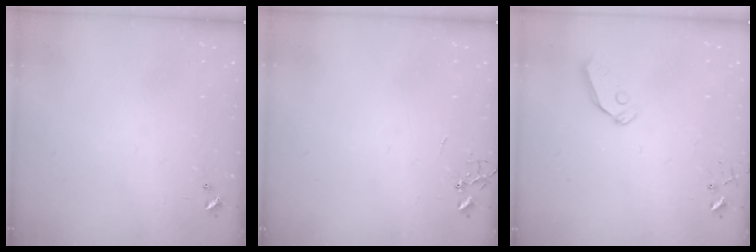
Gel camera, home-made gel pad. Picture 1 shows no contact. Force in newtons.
{"total": 0.0}
{"total": 6.0, "press": 6.0, "slide": 0.5}